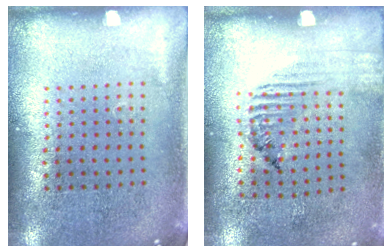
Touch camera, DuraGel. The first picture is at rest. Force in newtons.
{"total": 1.5, "press": 0.9, "slide": 1.2}